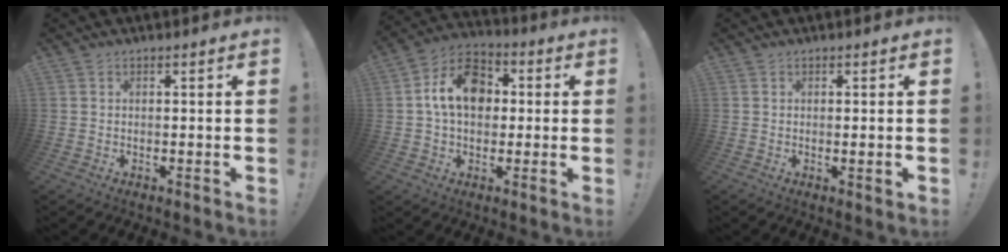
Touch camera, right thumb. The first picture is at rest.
{"total": 14.0, "force": [2.4, 10.3, 9.3], "torque": [-0.134, 0.011, 0.048]}
{"total": 1.5, "force": [0.3, 0.1, 1.5], "torque": [-0.021, -0.002, 0.005]}